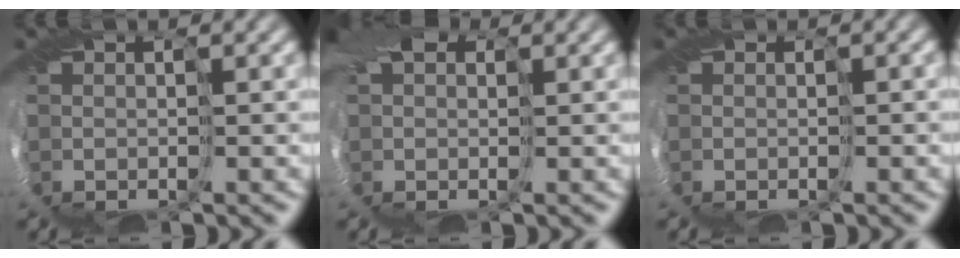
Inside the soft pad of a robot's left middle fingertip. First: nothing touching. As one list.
[{"total": 3.6, "force": [1.6, 2.6, 1.8], "torque": [-0.062, 0.010, 0.023]}, {"total": 2.5, "force": [-1.2, -1.4, -1.7], "torque": [0.018, -0.014, -0.002]}]